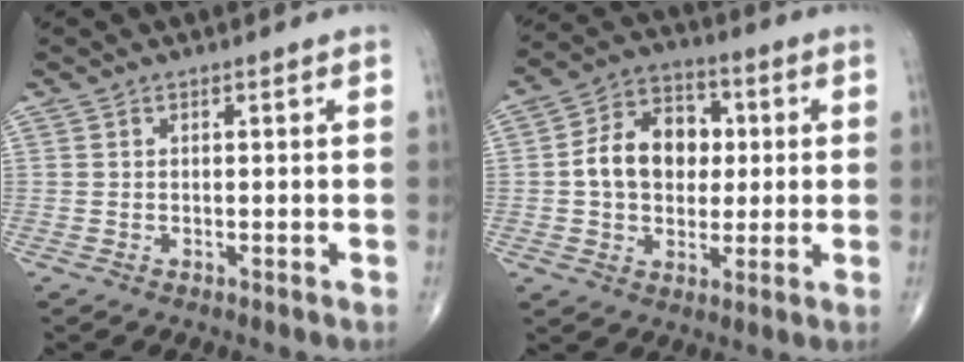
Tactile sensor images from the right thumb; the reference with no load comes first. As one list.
[{"total": 12.9, "force": [0.8, 9.7, 8.6], "torque": [-0.109, 0.020, 0.008]}]